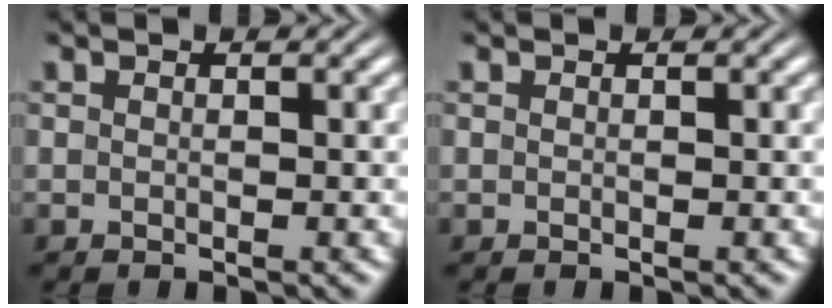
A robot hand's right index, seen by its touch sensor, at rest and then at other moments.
{"total": 0.0}